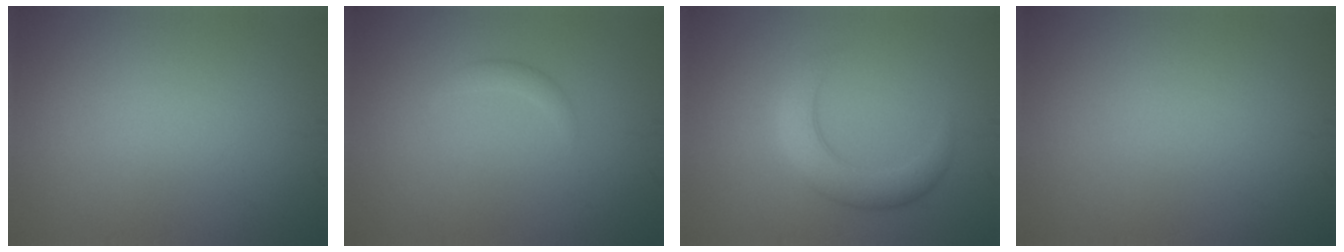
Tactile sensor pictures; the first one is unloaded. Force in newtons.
{"total": 1.1, "press": 1.1, "slide": 0.1}
{"total": 3.6, "press": 3.6, "slide": 0.1}
{"total": 0.0}